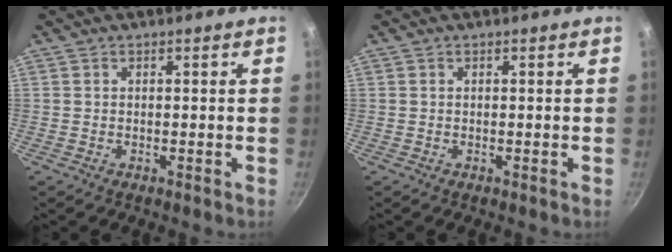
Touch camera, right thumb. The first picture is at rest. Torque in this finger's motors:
{"motor_torque": [-0.60, 0.51, 0.05, 0.03, 0.00]}